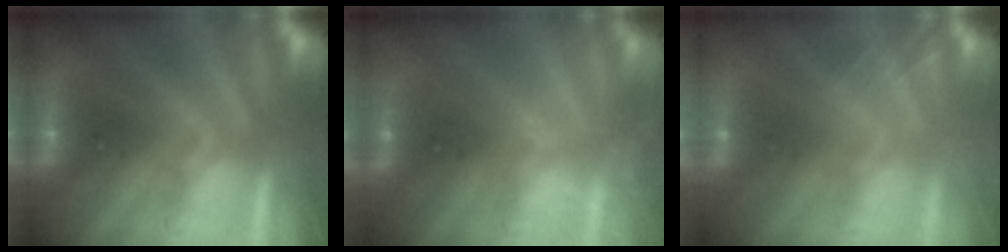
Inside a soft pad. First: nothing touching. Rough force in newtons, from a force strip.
{"total": 2.4}
{"total": 2.0}